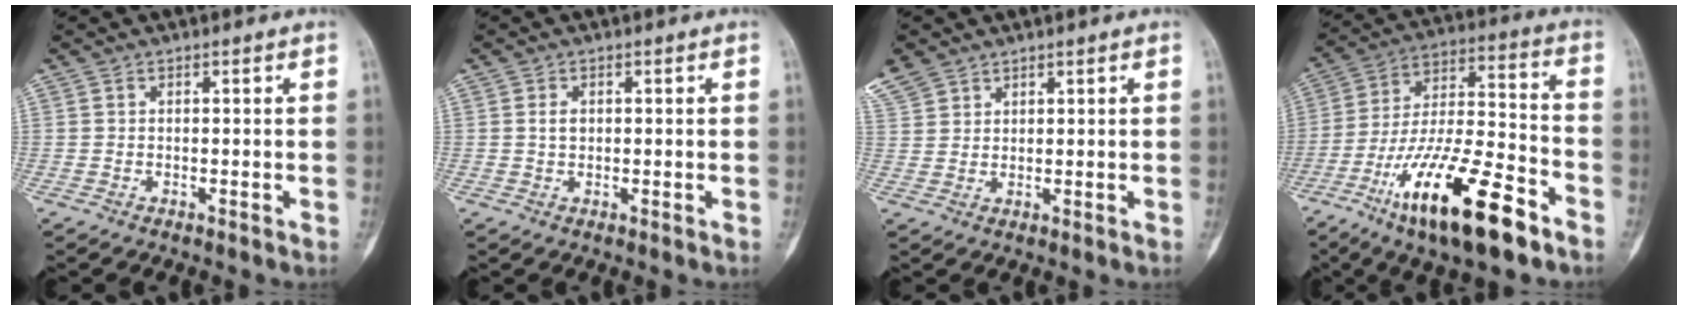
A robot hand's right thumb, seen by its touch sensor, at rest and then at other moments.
{"total": 0.8, "force": [0.2, 0.6, 0.5], "torque": [-0.009, 0.002, 0.004]}
{"total": 7.4, "force": [5.0, 4.8, 2.4], "torque": [-0.060, 0.007, 0.110]}
{"total": 22.7, "force": [-12.6, 6.5, 17.7], "torque": [-0.329, 0.059, -0.219]}